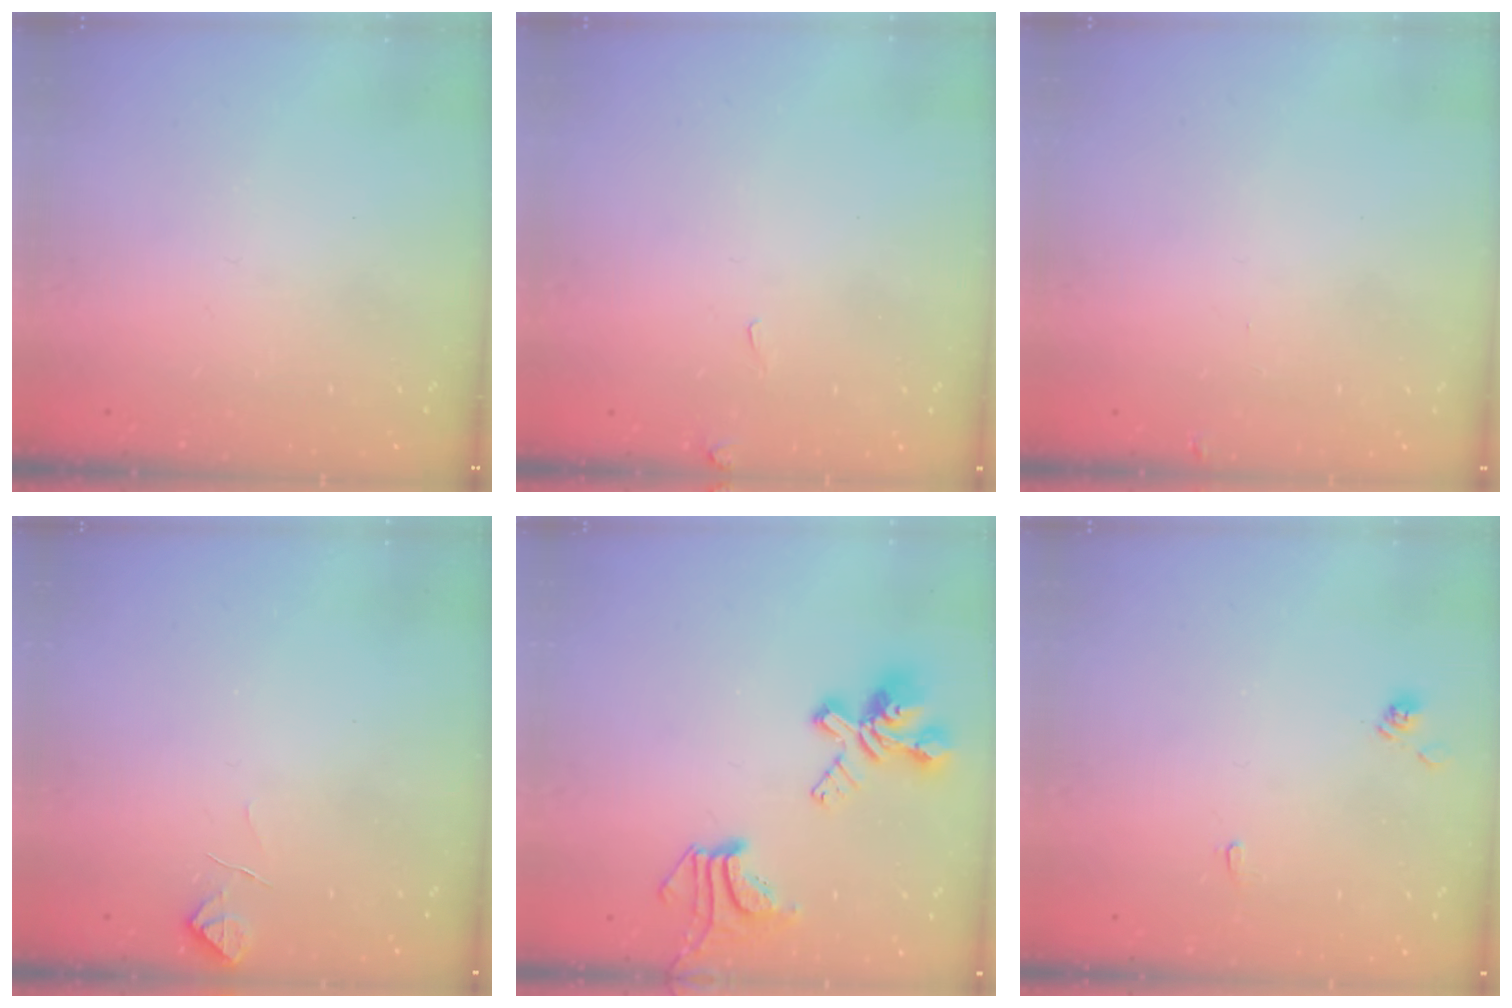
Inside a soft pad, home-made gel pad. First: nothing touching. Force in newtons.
{"total": 5.2, "press": 5.2, "slide": 0.4}
{"total": 0.0}
{"total": 3.3, "press": 3.2, "slide": 0.7}
{"total": 5.9, "press": 5.7, "slide": 1.7}
{"total": 2.1, "press": 2.1, "slide": 0.3}